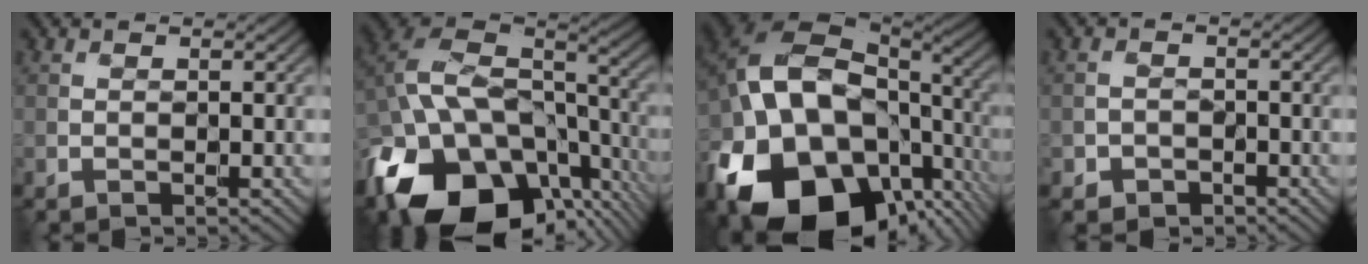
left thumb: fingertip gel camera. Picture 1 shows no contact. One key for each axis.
{"total": 20.1, "fx": -9.5, "fy": 13.1, "fz": 11.8, "tx": -0.267, "ty": -0.039, "tz": -0.133}
{"total": 21.5, "fx": -7.6, "fy": 15.2, "fz": 13.2, "tx": -0.303, "ty": -0.051, "tz": -0.100}
{"total": 2.0, "fx": -1.3, "fy": 1.5, "fz": 0.3, "tx": 0.000, "ty": 0.000, "tz": -0.025}